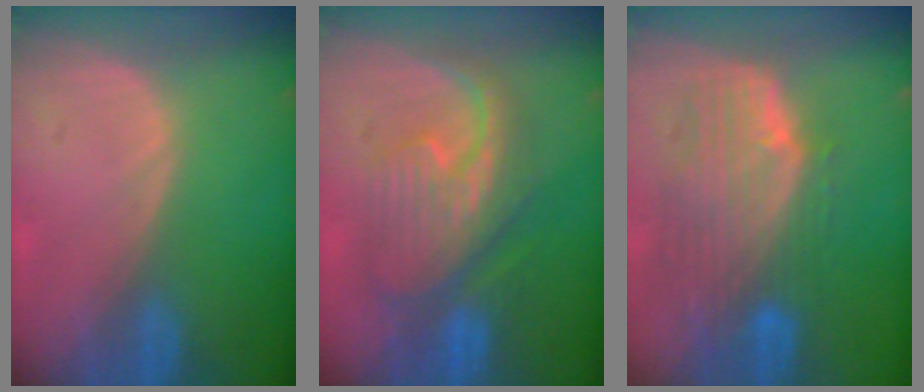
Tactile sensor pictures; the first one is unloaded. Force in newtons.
{"total": 9.2, "press": 9.2, "slide": 0.4}
{"total": 10.2, "press": 8.9, "slide": 5.0}